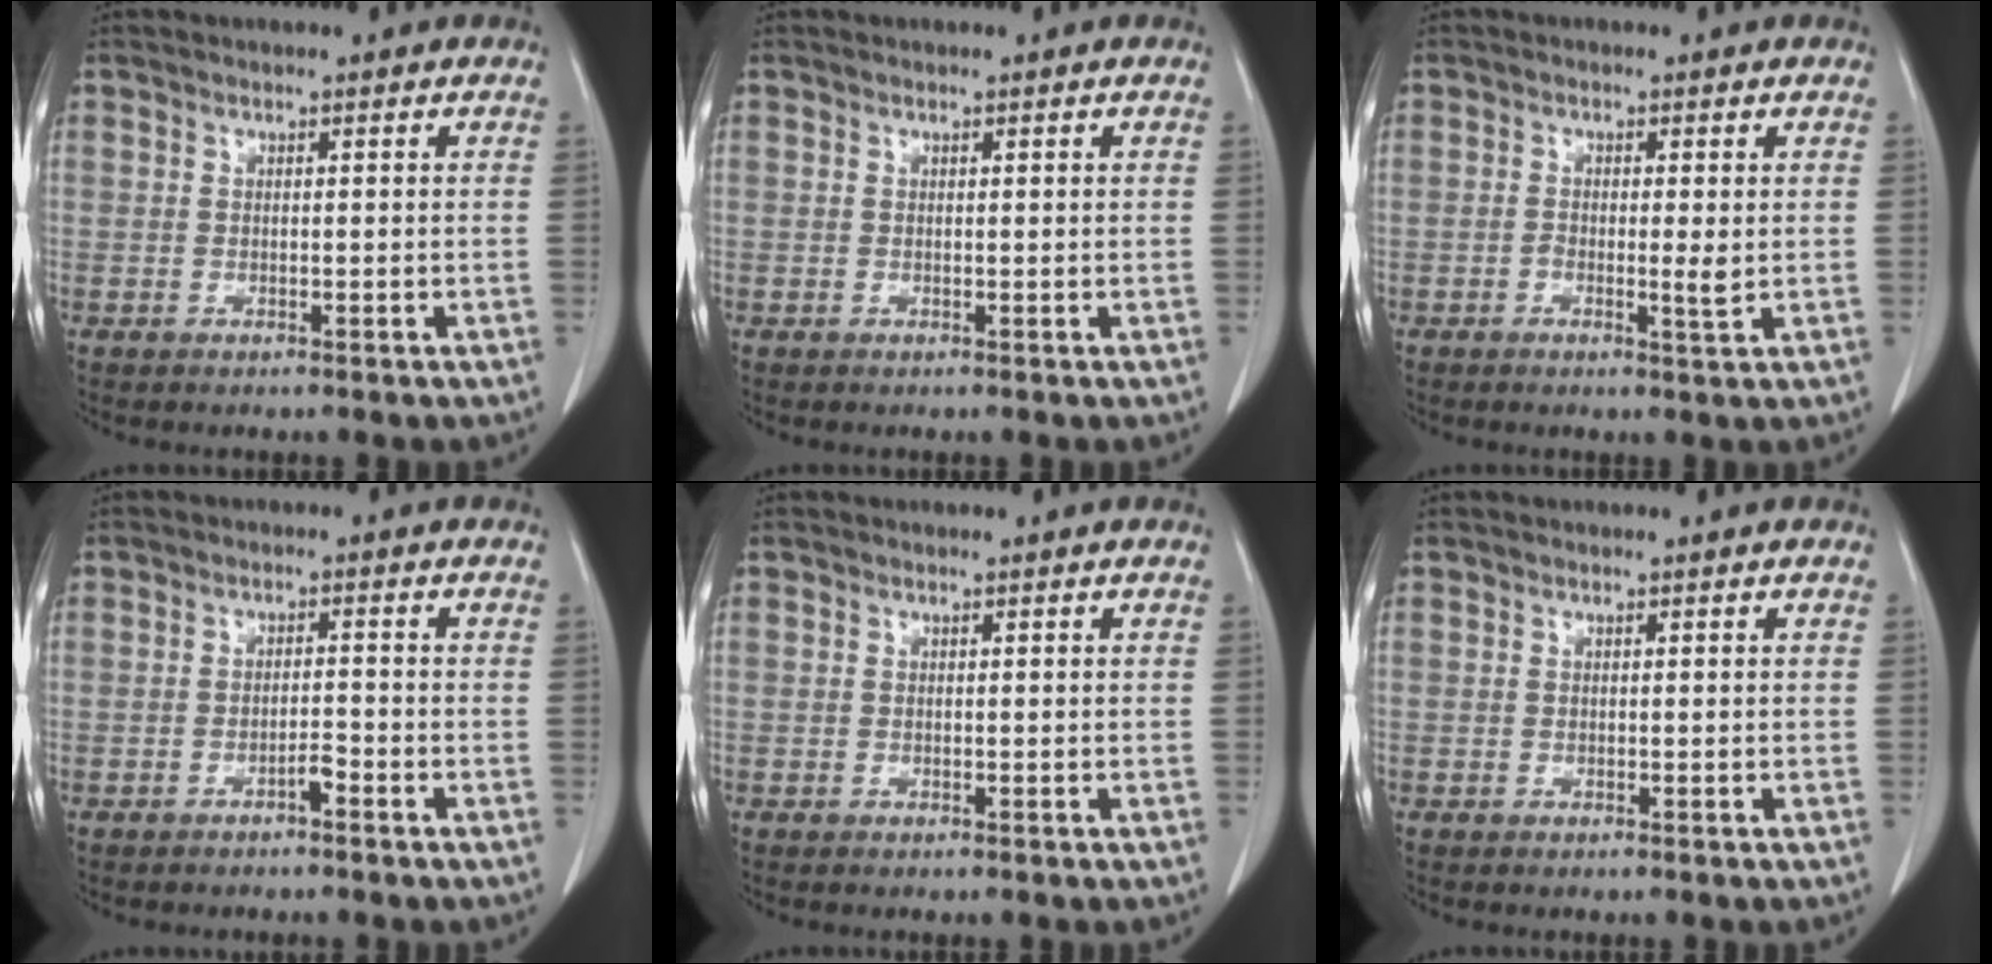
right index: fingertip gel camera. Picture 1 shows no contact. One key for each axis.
{"total": 0.0}
{"total": 2.6, "fx": -0.3, "fy": 0.4, "fz": 2.5, "tx": -0.042, "ty": -0.003, "tz": -0.005}
{"total": 1.7, "fx": -1.2, "fy": 0.2, "fz": 1.2, "tx": -0.019, "ty": 0.002, "tz": -0.021}
{"total": 0.0}
{"total": 0.0}